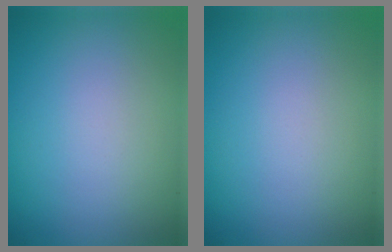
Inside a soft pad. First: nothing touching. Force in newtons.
{"total": 0.0}